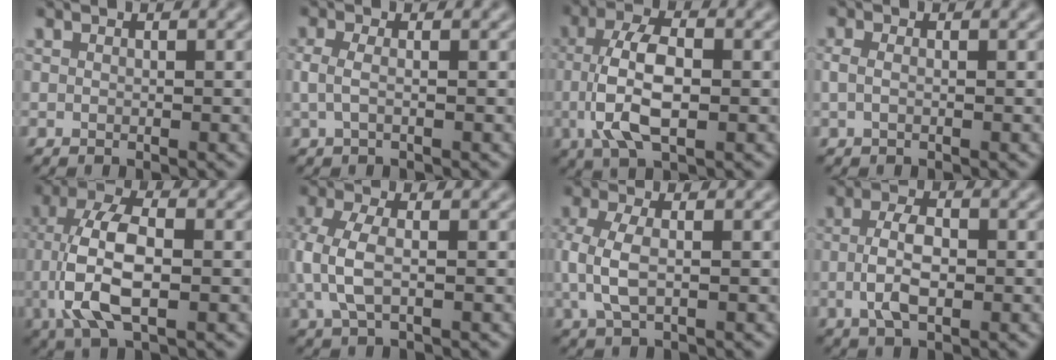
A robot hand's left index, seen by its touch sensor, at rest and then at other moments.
{"total": 1.5, "force": [0.0, 0.5, 1.4], "torque": [-0.035, 0.001, -0.004]}
{"total": 6.5, "force": [-0.9, 2.8, 5.9], "torque": [-0.123, 0.004, -0.018]}
{"total": 1.0, "force": [-0.1, 0.5, 0.8], "torque": [-0.024, 0.000, -0.004]}
{"total": 7.7, "force": [-1.3, 3.3, 6.9], "torque": [-0.145, 0.010, -0.029]}
{"total": 3.9, "force": [-0.1, 1.8, 3.5], "torque": [-0.091, 0.001, -0.006]}
{"total": 3.6, "force": [0.0, 1.6, 3.2], "torque": [-0.082, 0.001, -0.003]}
{"total": 3.9, "force": [-0.5, 1.7, 3.4], "torque": [-0.072, 0.003, -0.012]}